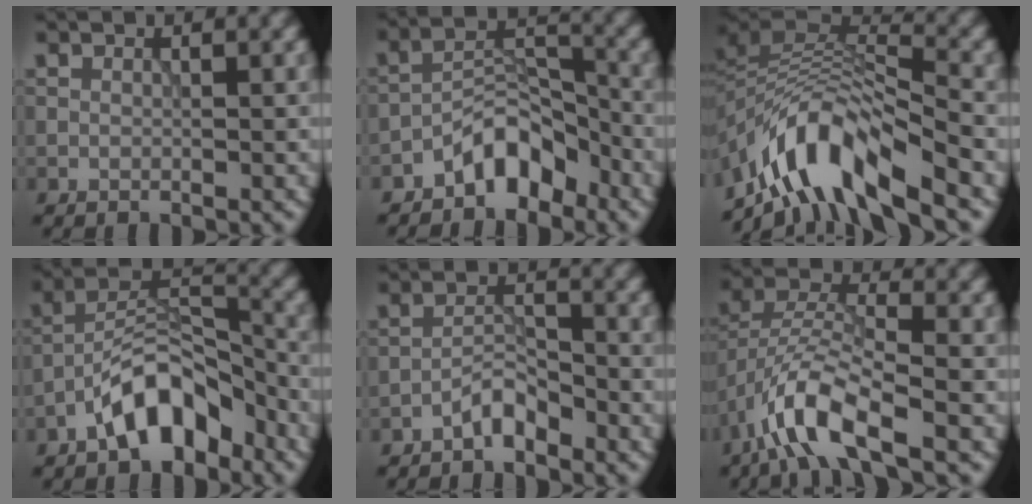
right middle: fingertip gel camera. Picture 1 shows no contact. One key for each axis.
{"total": 4.5, "fx": -3.3, "fy": 2.0, "fz": 2.4, "tx": -0.025, "ty": 0.021, "tz": -0.062}
{"total": 9.4, "fx": -5.9, "fy": 3.5, "fz": 6.3, "tx": -0.095, "ty": 0.009, "tz": -0.117}
{"total": 7.3, "fx": -4.5, "fy": 3.3, "fz": 4.7, "tx": -0.070, "ty": 0.019, "tz": -0.089}
{"total": 2.3, "fx": -1.9, "fy": 0.6, "fz": 1.1, "tx": -0.016, "ty": 0.012, "tz": -0.039}
{"total": 6.6, "fx": -3.6, "fy": 2.3, "fz": 5.1, "tx": -0.100, "ty": 0.004, "tz": -0.079}